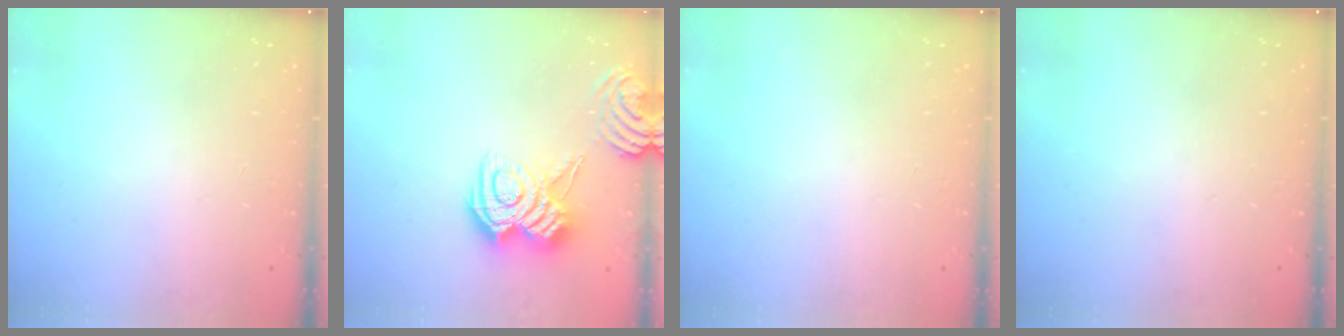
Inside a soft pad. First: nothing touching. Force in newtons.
{"total": 11.2, "press": 11.1, "slide": 0.8}
{"total": 0.0}
{"total": 0.0}